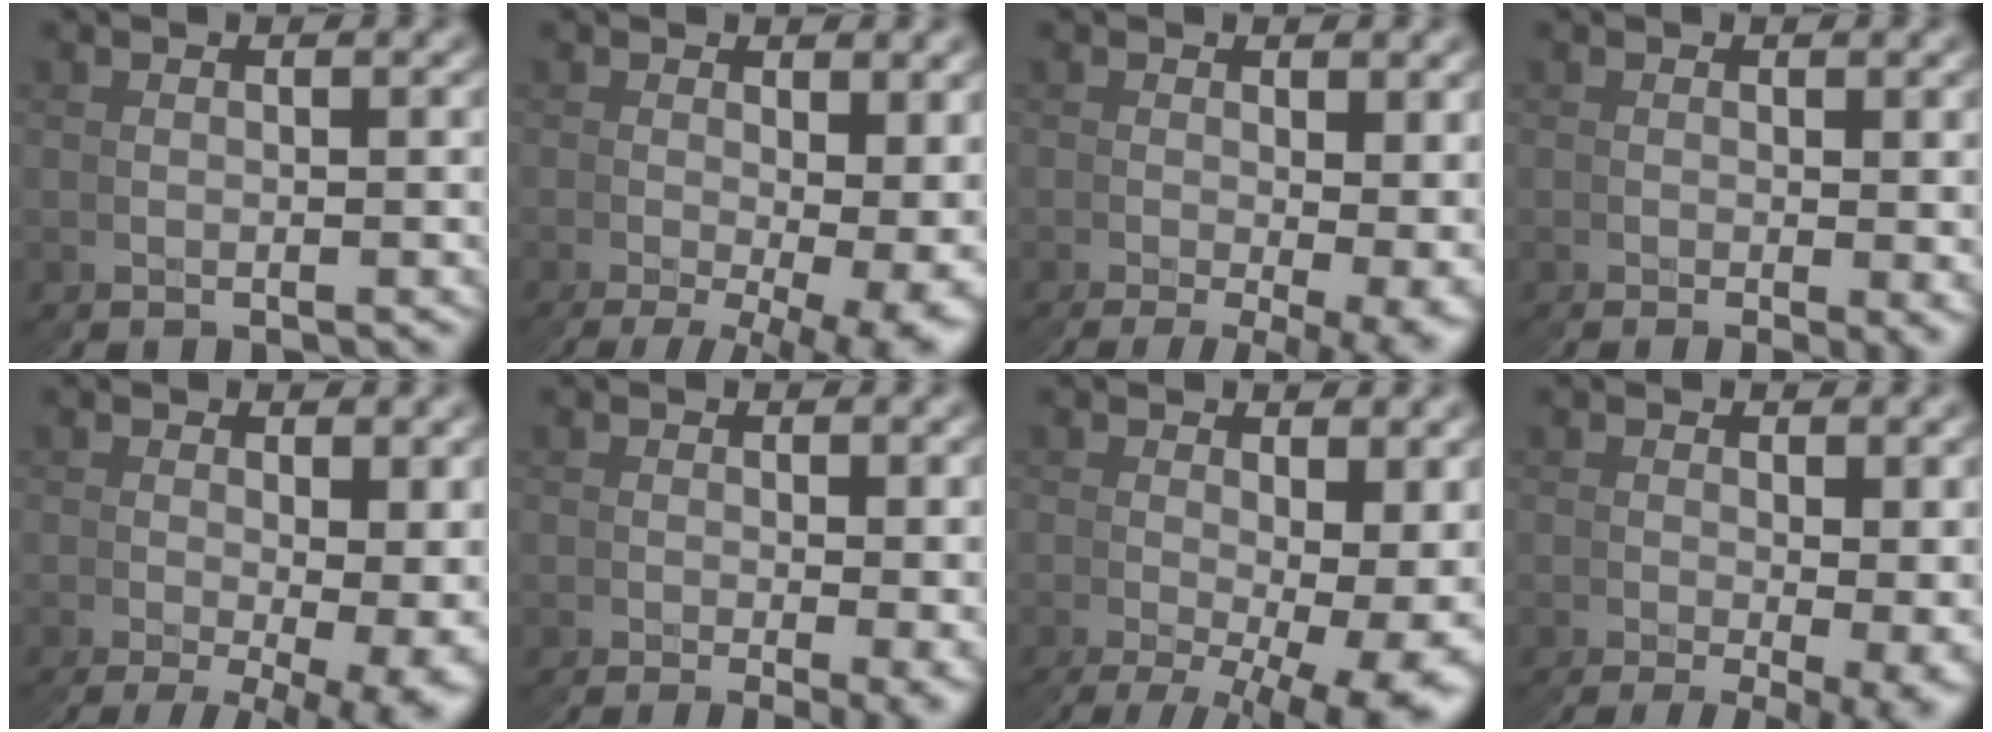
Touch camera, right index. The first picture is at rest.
{"total": 9.0, "force": [-3.9, 3.0, 7.5], "torque": [-0.100, -0.034, -0.038]}
{"total": 6.2, "force": [-2.8, 0.9, 5.5], "torque": [-0.071, -0.022, -0.027]}
{"total": 1.2, "force": [0.0, -0.6, 1.0], "torque": [-0.015, -0.004, 0.001]}
{"total": 8.3, "force": [-3.5, 2.4, 7.1], "torque": [-0.093, -0.028, -0.034]}
{"total": 2.6, "force": [-0.8, -0.3, 2.5], "torque": [-0.030, -0.010, -0.008]}
{"total": 9.7, "force": [-3.6, 3.2, 8.4], "torque": [-0.112, -0.040, -0.029]}
{"total": 5.3, "force": [-2.1, 0.6, 4.9], "torque": [-0.061, -0.019, -0.019]}